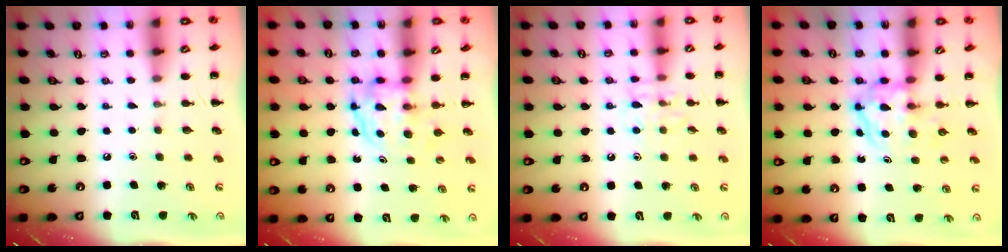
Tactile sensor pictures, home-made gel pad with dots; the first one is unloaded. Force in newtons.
{"total": 3.8, "press": 3.8, "slide": 0.3}
{"total": 8.4, "press": 8.3, "slide": 0.7}
{"total": 3.8, "press": 3.7, "slide": 0.4}